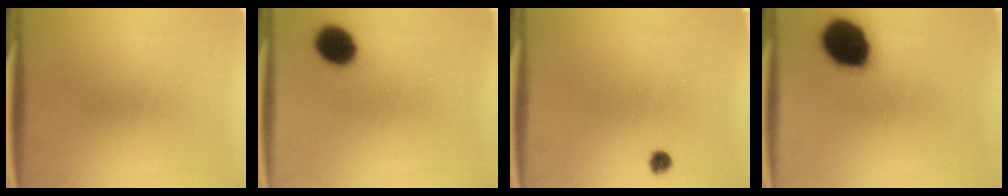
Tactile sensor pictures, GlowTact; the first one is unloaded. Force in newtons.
{"total": 8.5}
{"total": 1.7}
{"total": 16.0}